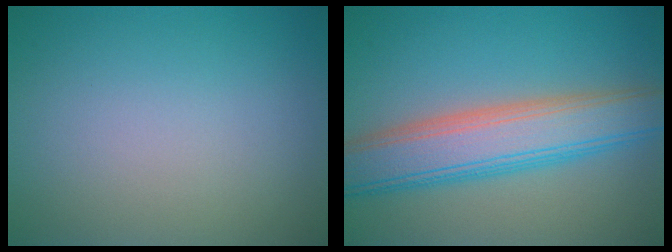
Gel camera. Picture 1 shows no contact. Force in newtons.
{"total": 7.4, "press": 7.4, "slide": 0.4}